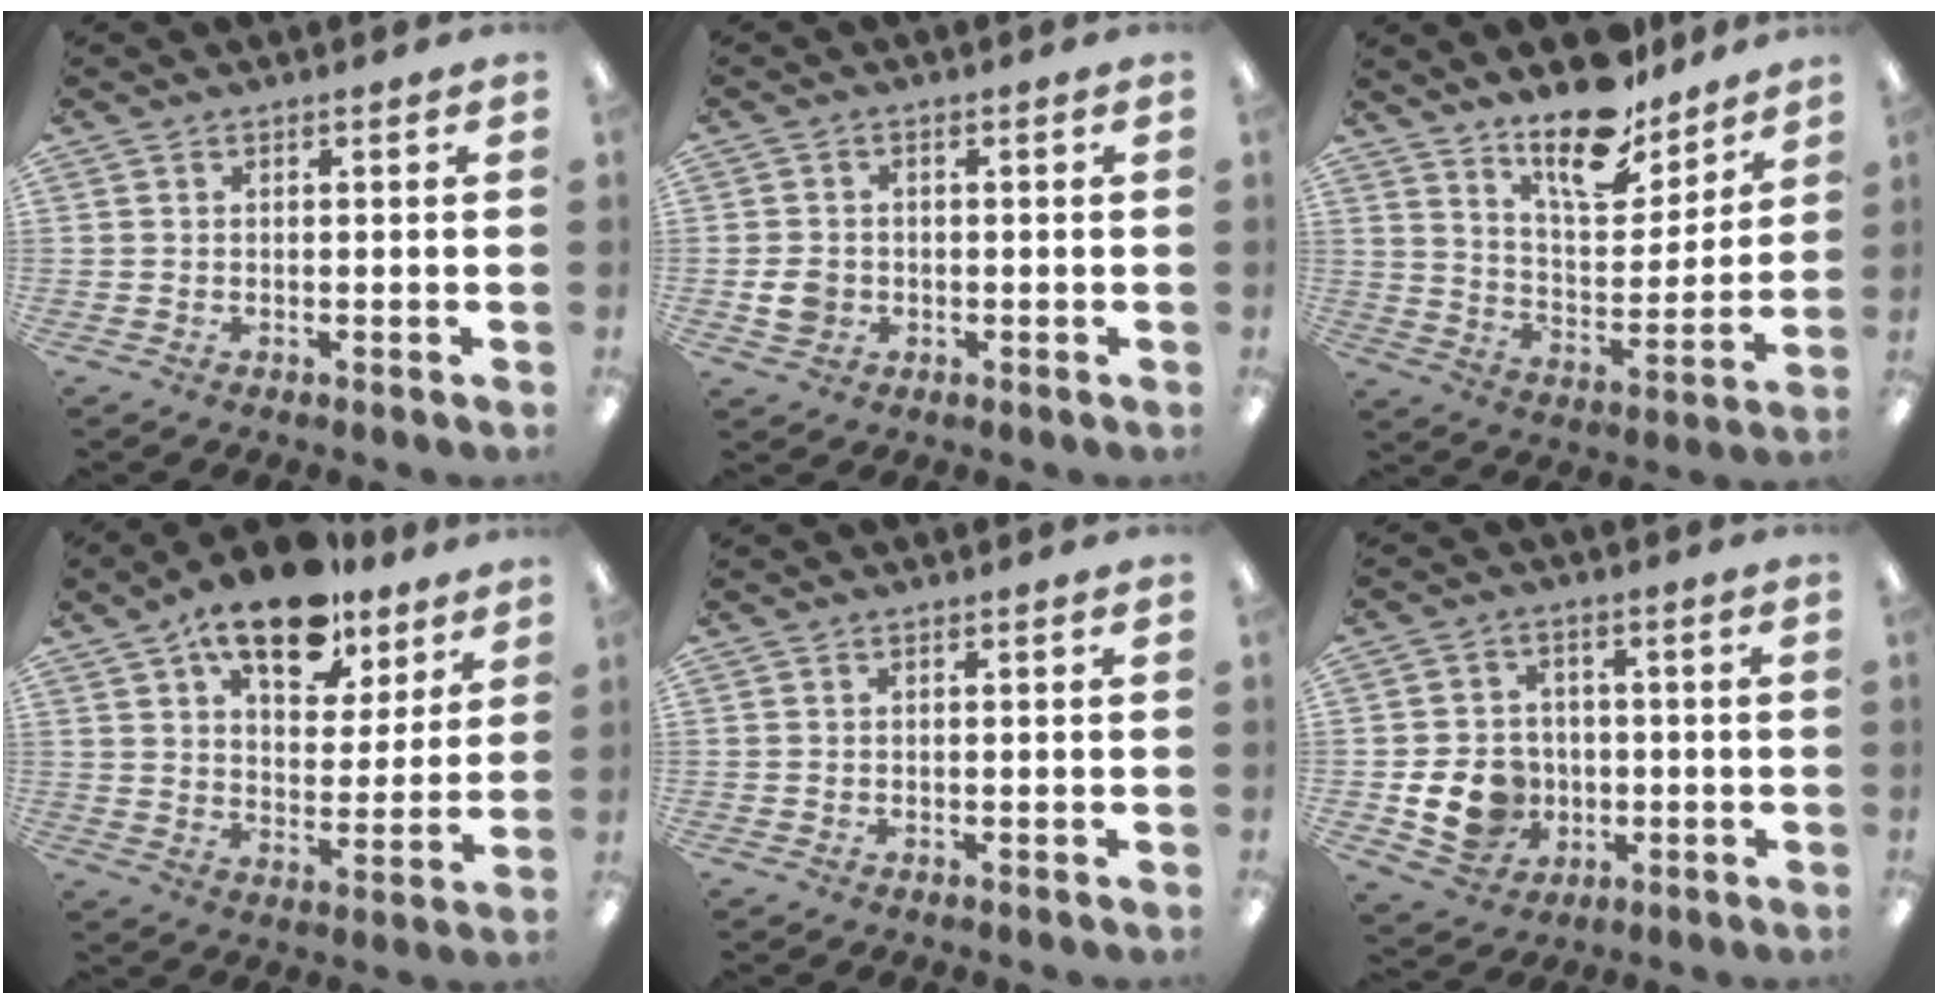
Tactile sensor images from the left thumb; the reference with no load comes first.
{"total": 4.2, "force": [-0.7, 3.6, 2.0], "torque": [-0.023, -0.002, -0.016]}
{"total": 15.6, "force": [12.7, 5.7, 7.1], "torque": [-0.109, -0.088, 0.222]}
{"total": 16.8, "force": [11.9, 7.8, 9.0], "torque": [-0.137, -0.056, 0.205]}
{"total": 0.0}
{"total": 10.2, "force": [-2.3, 8.7, 4.7], "torque": [-0.101, 0.016, -0.036]}